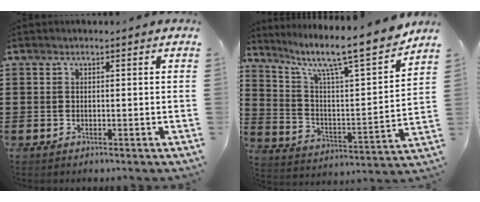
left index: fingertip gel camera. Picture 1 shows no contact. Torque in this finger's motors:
{"motor_torque": [0.56, 0.32, 0.77, 0.20]}